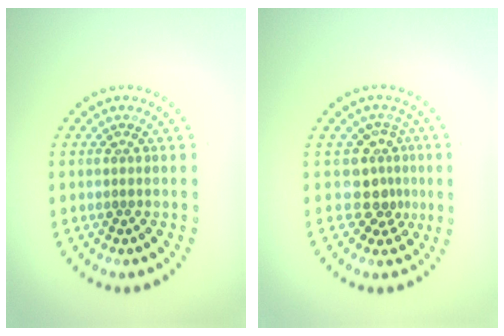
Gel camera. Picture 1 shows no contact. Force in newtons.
{"total": 3.0, "press": 2.2, "slide": 2.1}